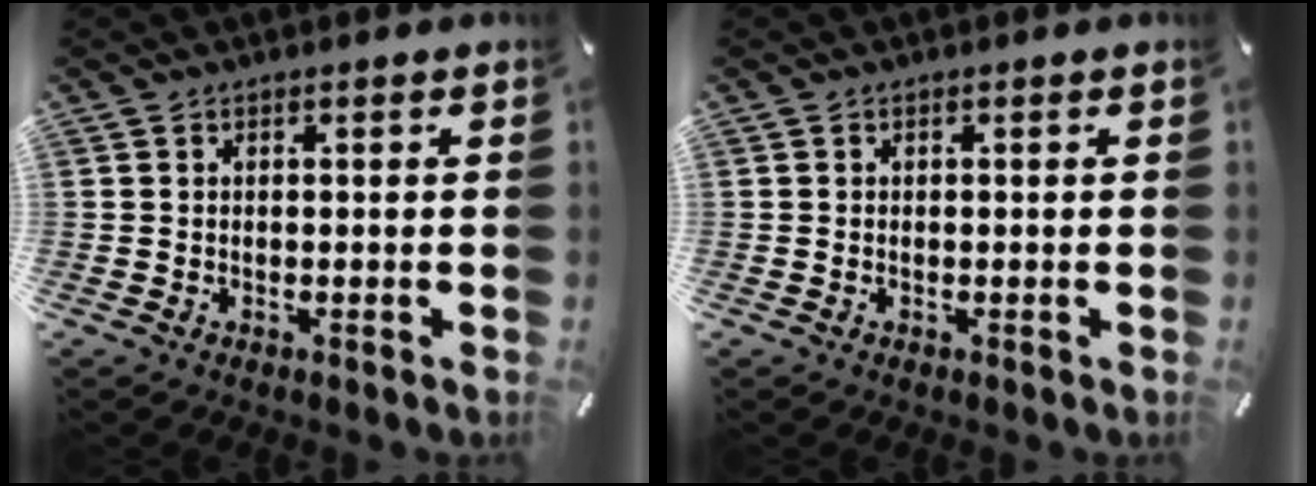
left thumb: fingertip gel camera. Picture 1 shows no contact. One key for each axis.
{"total": 0.0}